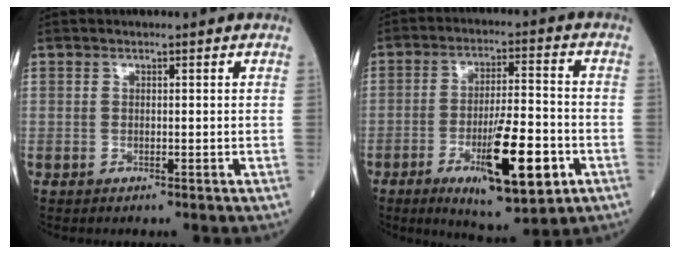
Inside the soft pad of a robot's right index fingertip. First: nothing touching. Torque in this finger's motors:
{"motor_torque": [1.45, -0.69, 0.90, 0.21]}